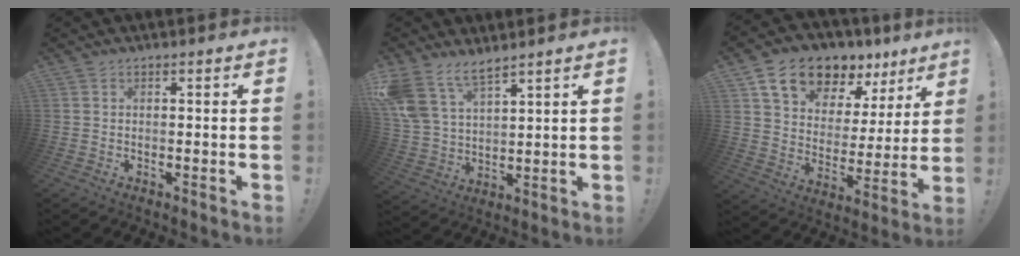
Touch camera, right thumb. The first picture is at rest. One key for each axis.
{"total": 11.0, "fx": 8.4, "fy": 4.9, "fz": 5.0, "tx": -0.112, "ty": -0.050, "tz": 0.167}
{"total": 14.2, "fx": 10.3, "fy": 7.7, "fz": 6.1, "tx": -0.104, "ty": -0.070, "tz": 0.191}